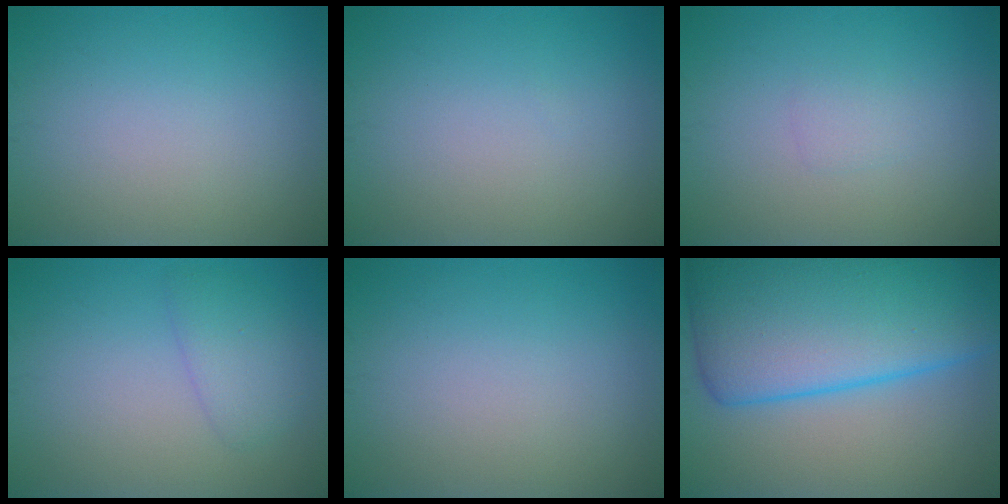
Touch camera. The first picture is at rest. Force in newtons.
{"total": 0.0}
{"total": 0.9, "press": 0.9, "slide": 0.1}
{"total": 2.2, "press": 2.2, "slide": 0.1}
{"total": 0.0}
{"total": 14.6, "press": 14.6, "slide": 0.4}